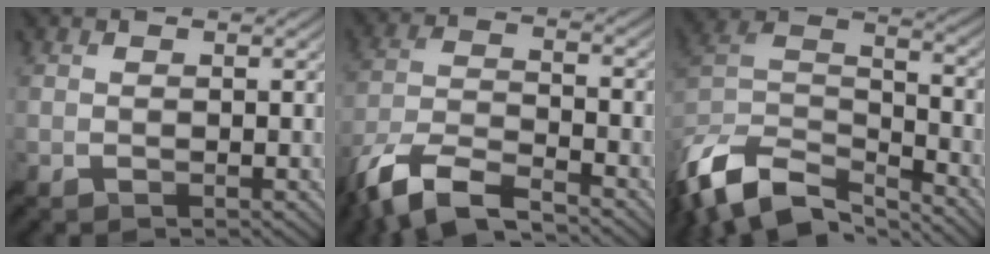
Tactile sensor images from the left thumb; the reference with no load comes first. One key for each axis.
{"total": 10.4, "fx": -7.9, "fy": 2.9, "fz": 6.2, "tx": -0.136, "ty": -0.014, "tz": -0.163}
{"total": 14.2, "fx": -10.3, "fy": 6.3, "fz": 7.5, "tx": -0.205, "ty": -0.016, "tz": -0.178}